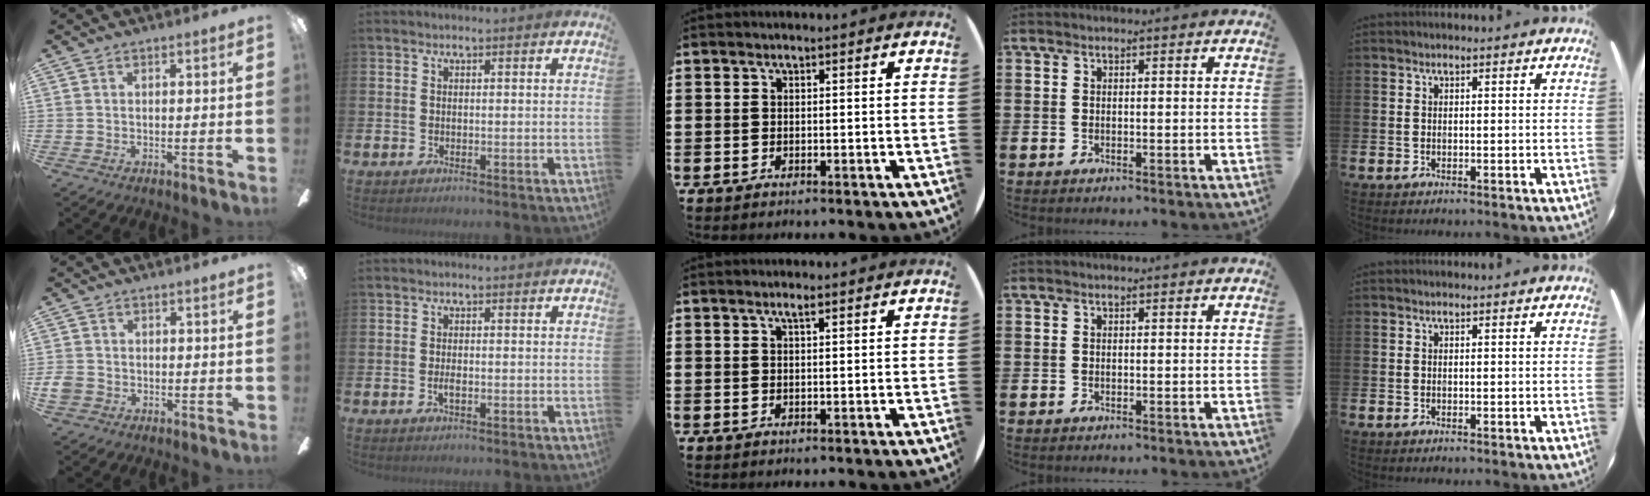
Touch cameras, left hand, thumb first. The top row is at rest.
{"thumb": {"total": 3.2, "force": [-0.9, 2.7, 1.5], "torque": [-0.029, 0.006, -0.017]}, "index": {"total": 1.3, "force": [-0.4, 0.5, 1.2], "torque": [-0.029, 0.003, -0.005]}, "middle": {"total": 1.1, "force": [0.6, 0.1, 0.9], "torque": [-0.019, 0.002, 0.011]}}